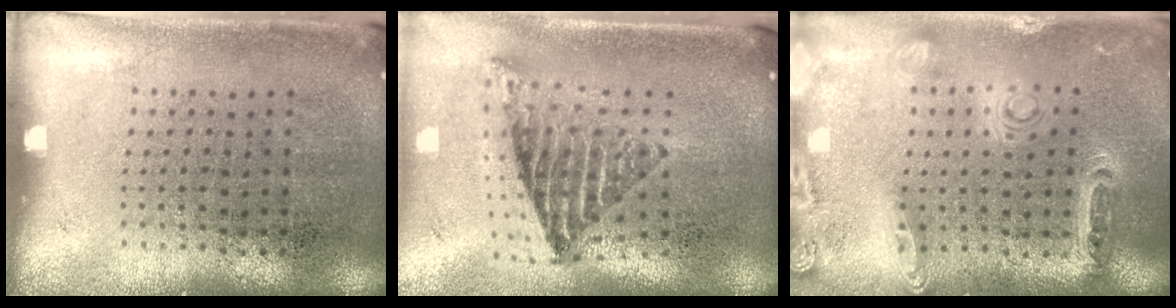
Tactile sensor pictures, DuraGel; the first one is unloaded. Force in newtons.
{"total": 1.5, "press": 1.3, "slide": 0.9}
{"total": 1.4, "press": 1.3, "slide": 0.3}